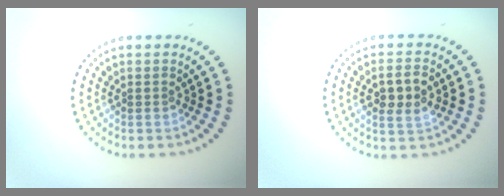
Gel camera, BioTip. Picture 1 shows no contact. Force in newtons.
{"total": 2.9, "press": 2.8, "slide": 0.3}